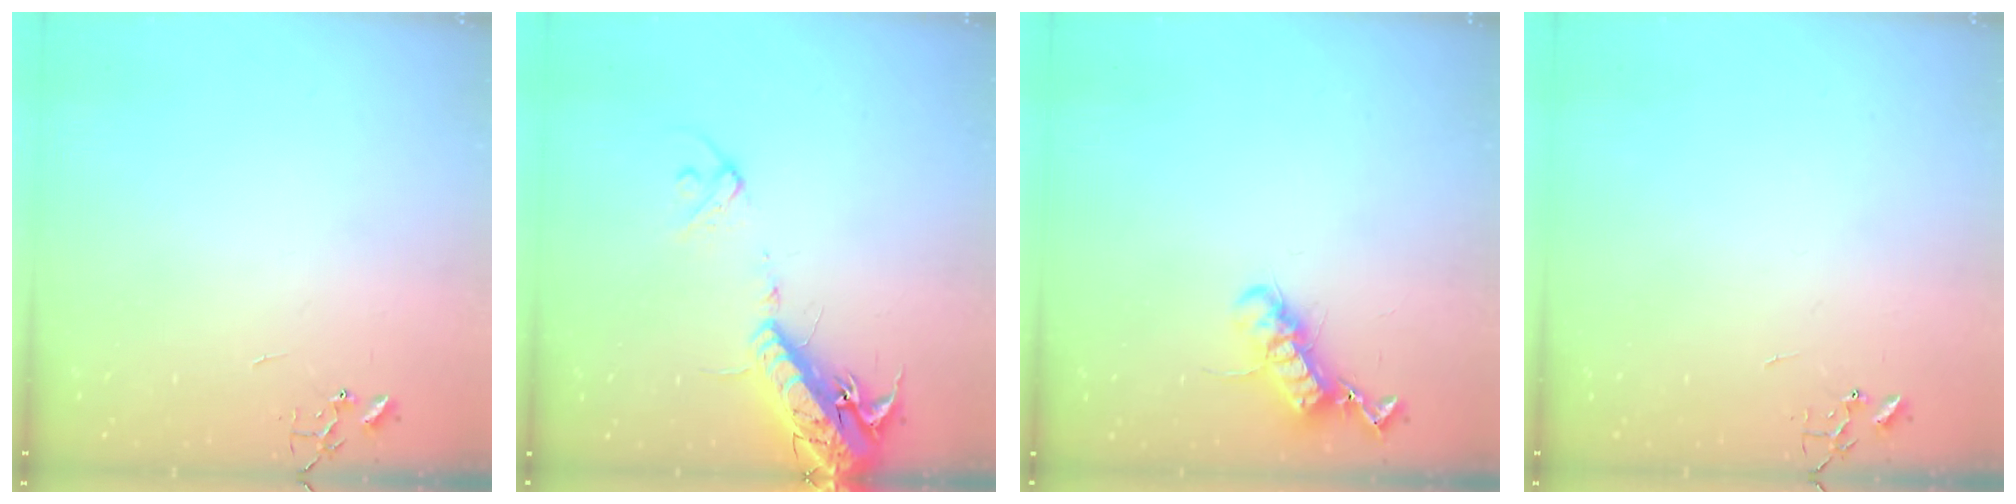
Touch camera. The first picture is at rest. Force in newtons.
{"total": 17.8, "press": 17.4, "slide": 3.8}
{"total": 12.8, "press": 12.8, "slide": 0.8}
{"total": 0.0}